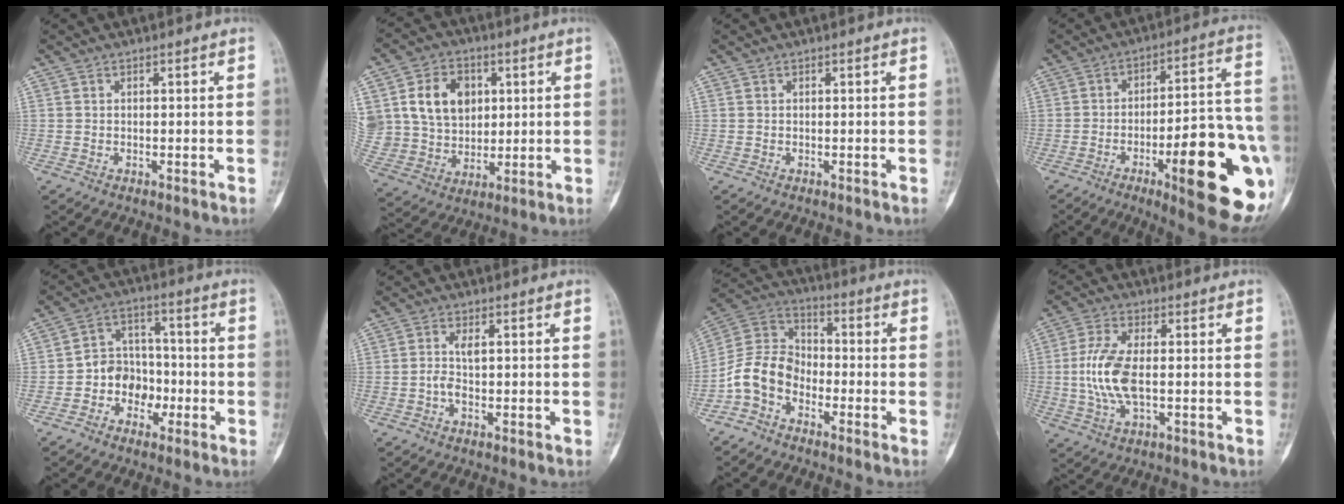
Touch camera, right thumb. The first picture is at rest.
{"total": 16.1, "force": [4.3, 12.7, 8.9], "torque": [-0.142, 0.002, 0.090]}
{"total": 0.0}
{"total": 24.5, "force": [-8.6, 6.4, 22.0], "torque": [-0.239, 0.029, -0.109]}
{"total": 8.3, "force": [-2.6, 6.9, 3.8], "torque": [-0.016, 0.039, -0.055]}
{"total": 2.5, "force": [-0.3, 1.1, 2.2], "torque": [-0.052, 0.005, -0.010]}
{"total": 9.6, "force": [-4.7, 6.8, 5.0], "torque": [-0.093, 0.055, -0.108]}
{"total": 9.6, "force": [-0.6, 4.1, 8.6], "torque": [-0.201, 0.003, -0.012]}